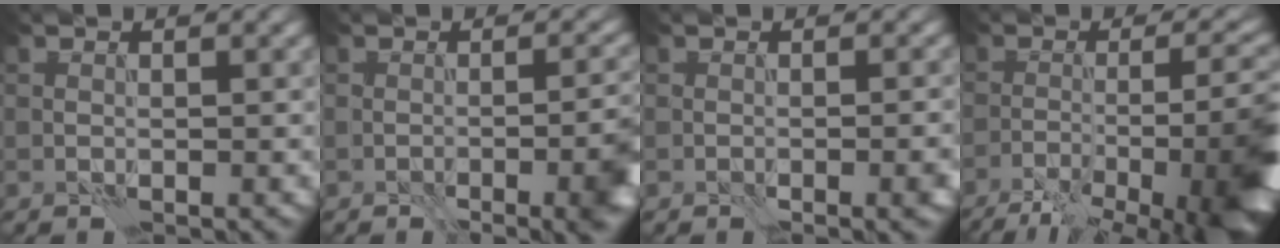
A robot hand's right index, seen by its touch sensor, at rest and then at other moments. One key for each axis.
{"total": 6.1, "fx": -2.6, "fy": 1.7, "fz": 5.2, "tx": -0.055, "ty": -0.002, "tz": -0.032}
{"total": 2.1, "fx": -1.0, "fy": 0.3, "fz": 1.8, "tx": -0.024, "ty": -0.002, "tz": -0.015}
{"total": 14.9, "fx": -8.6, "fy": 4.3, "fz": 11.4, "tx": -0.132, "ty": -0.005, "tz": -0.114}